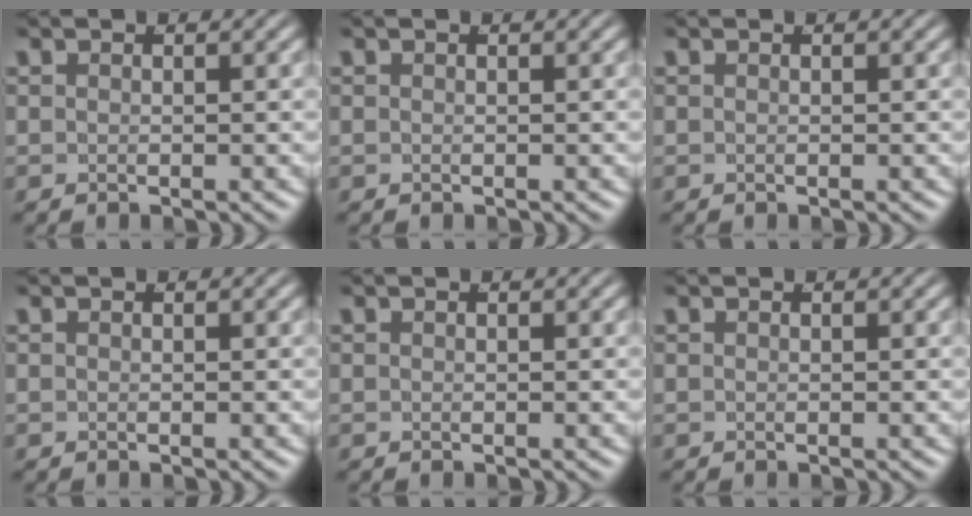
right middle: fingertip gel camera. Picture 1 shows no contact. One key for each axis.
{"total": 0.0}
{"total": 0.0}
{"total": 0.0}
{"total": 0.0}
{"total": 0.0}